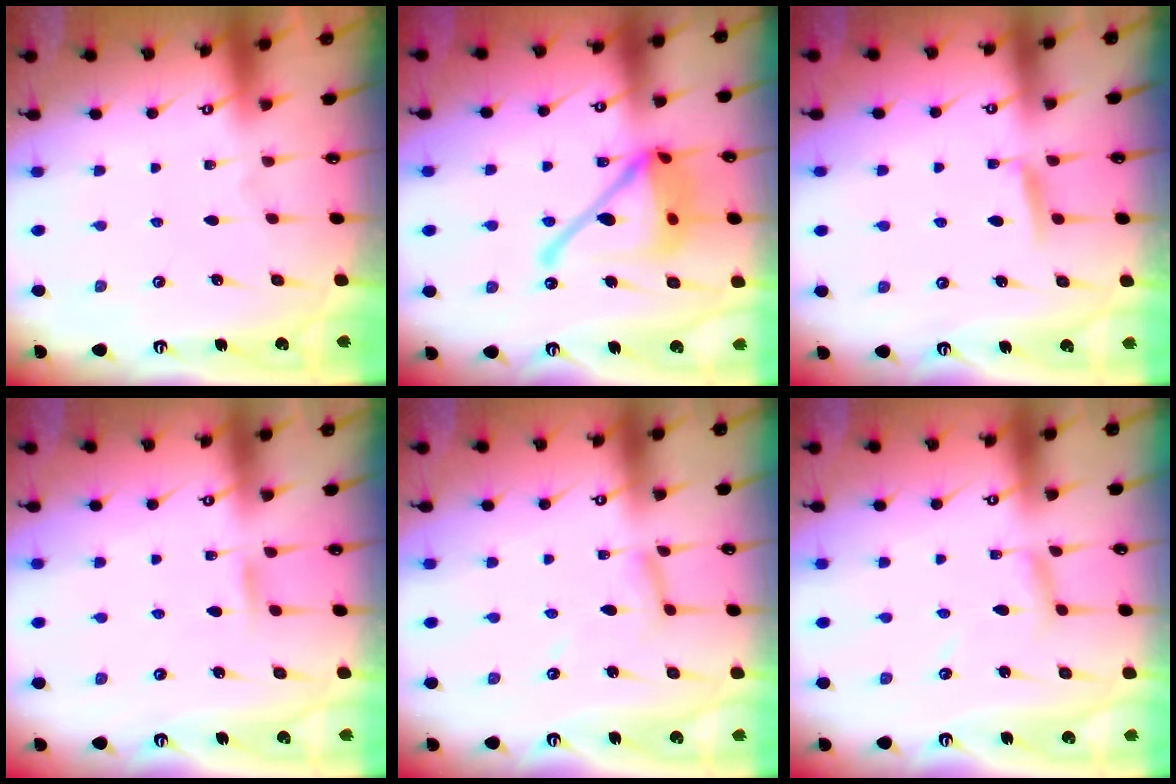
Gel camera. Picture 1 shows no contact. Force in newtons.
{"total": 19.7, "press": 19.6, "slide": 2.0}
{"total": 5.2, "press": 5.2, "slide": 0.7}
{"total": 5.0, "press": 4.9, "slide": 0.6}
{"total": 4.2, "press": 4.2, "slide": 0.3}
{"total": 4.4, "press": 4.4, "slide": 0.4}